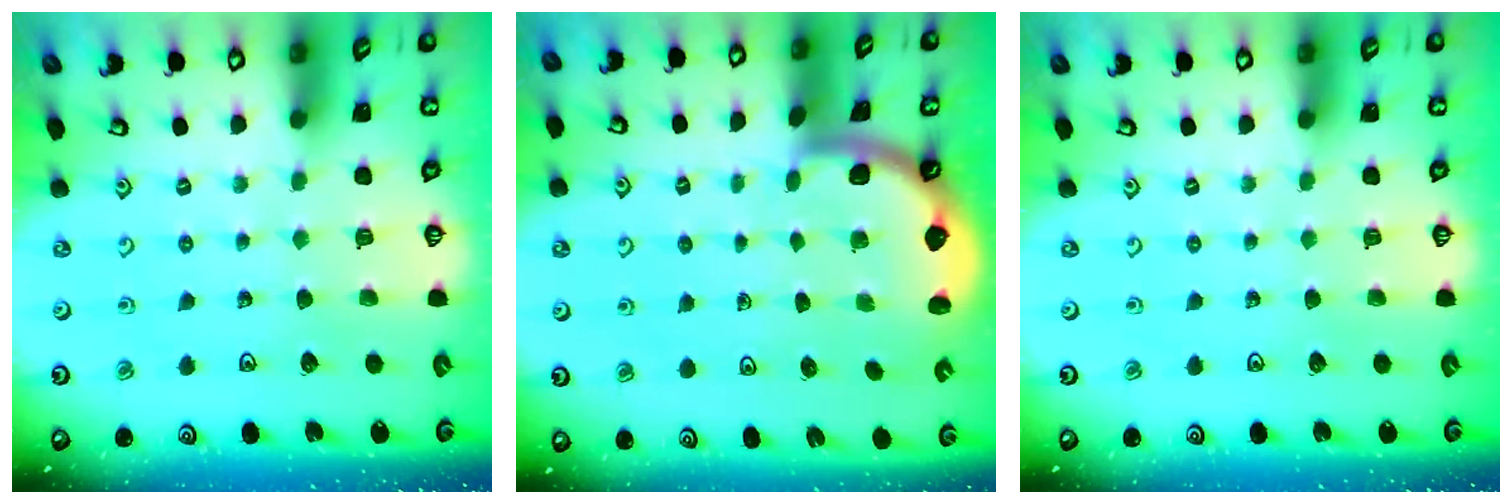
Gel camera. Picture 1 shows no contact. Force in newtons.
{"total": 1.6, "press": 1.6, "slide": 0.1}
{"total": 0.0}